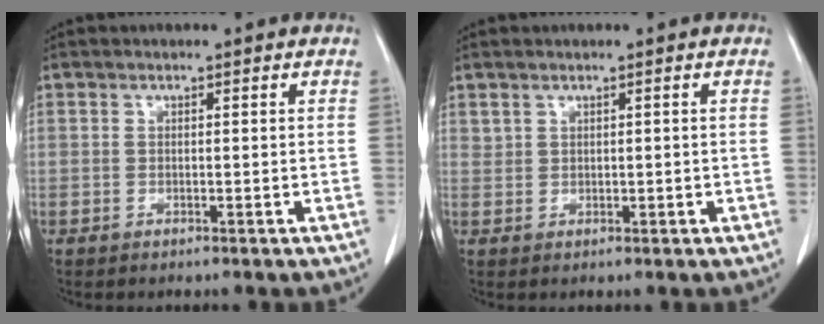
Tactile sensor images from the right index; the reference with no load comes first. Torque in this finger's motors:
{"motor_torque": [-0.08, 0.16, 0.00, 0.00]}